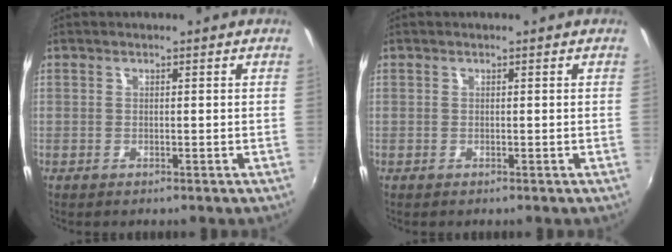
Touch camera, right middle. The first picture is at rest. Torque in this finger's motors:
{"motor_torque": [0.15, -0.09, 0.01, 0.00]}